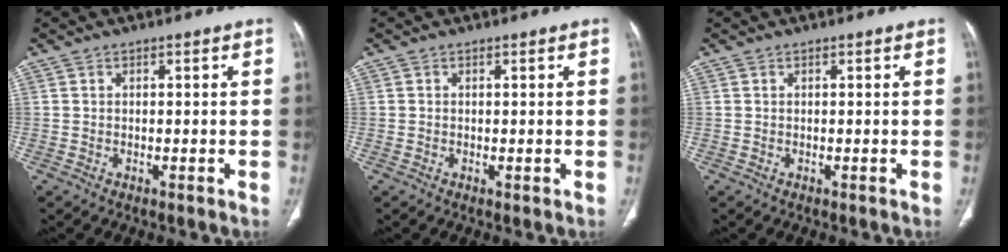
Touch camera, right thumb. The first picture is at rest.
{"total": 0.0}
{"total": 0.0}